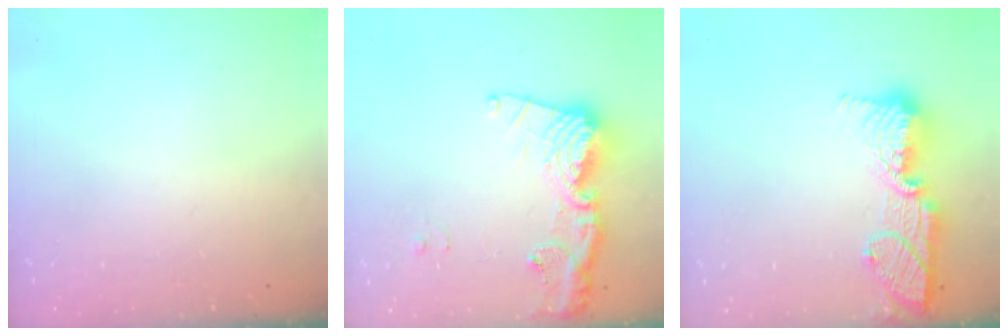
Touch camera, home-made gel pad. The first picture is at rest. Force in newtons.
{"total": 16.6, "press": 16.5, "slide": 1.9}
{"total": 16.3, "press": 16.3, "slide": 1.3}